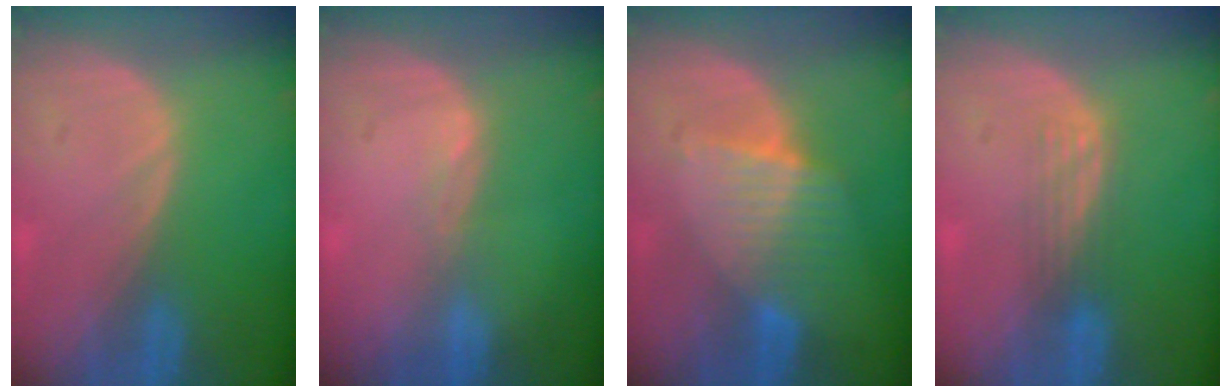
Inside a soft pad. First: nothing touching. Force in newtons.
{"total": 1.0, "press": 0.7, "slide": 0.7}
{"total": 6.8, "press": 6.0, "slide": 3.3}
{"total": 2.9, "press": 2.6, "slide": 1.3}